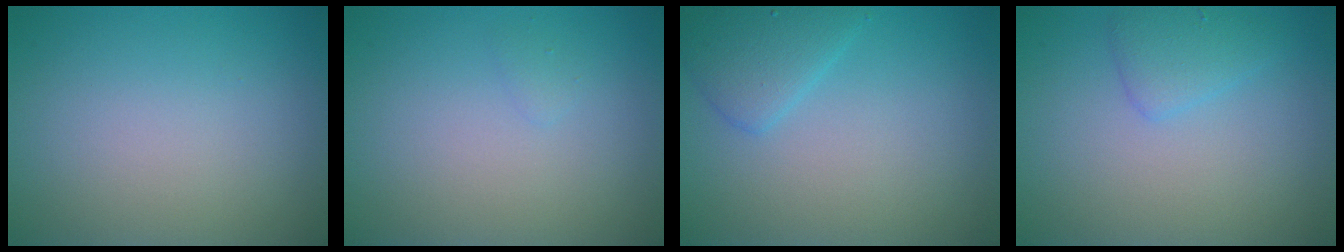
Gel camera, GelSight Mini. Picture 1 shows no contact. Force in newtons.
{"total": 0.5, "press": 0.5, "slide": 0.1}
{"total": 2.6, "press": 2.6, "slide": 0.2}
{"total": 1.8, "press": 1.8, "slide": 0.2}